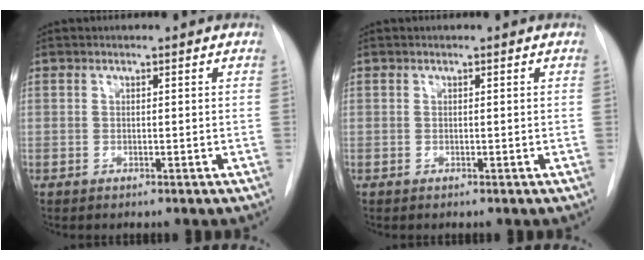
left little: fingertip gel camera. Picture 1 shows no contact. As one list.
[{"total": 0.0}]